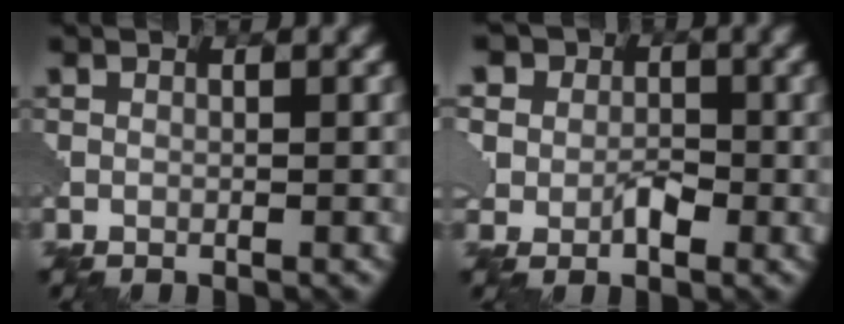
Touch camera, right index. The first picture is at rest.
{"total": 6.6, "force": [1.2, 5.4, 3.5], "torque": [-0.032, 0.021, -0.020]}